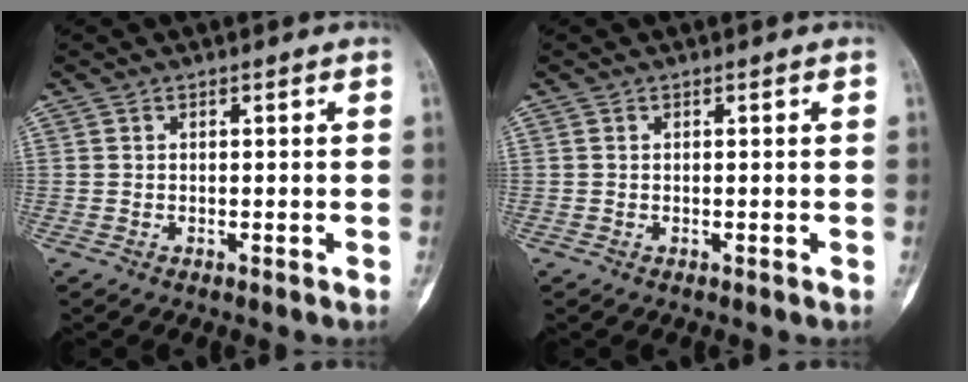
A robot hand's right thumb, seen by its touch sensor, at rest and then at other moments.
{"total": 0.0}